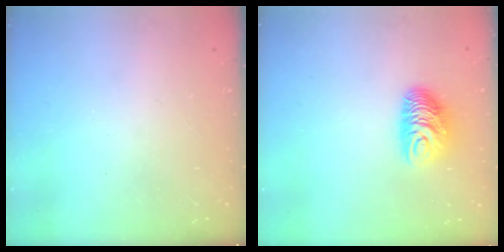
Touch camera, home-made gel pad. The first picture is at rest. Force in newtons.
{"total": 9.6, "press": 9.6, "slide": 0.7}